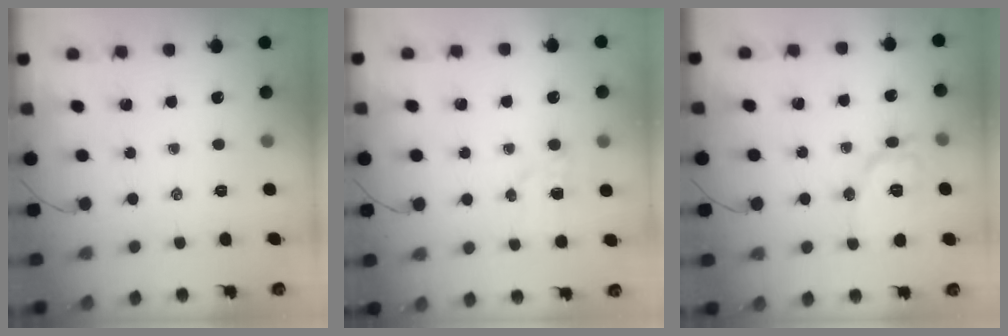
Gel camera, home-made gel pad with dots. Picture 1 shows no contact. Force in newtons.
{"total": 4.4, "press": 4.2, "slide": 1.3}
{"total": 11.7, "press": 11.7, "slide": 0.6}